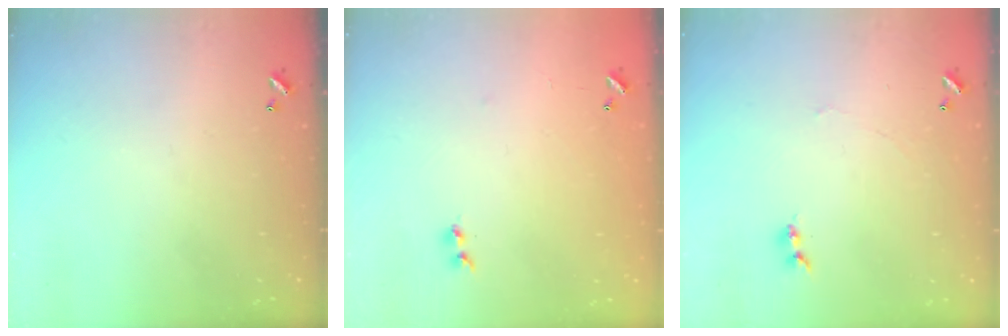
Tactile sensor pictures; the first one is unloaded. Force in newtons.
{"total": 6.8, "press": 6.8, "slide": 0.6}
{"total": 1.2, "press": 1.1, "slide": 0.3}